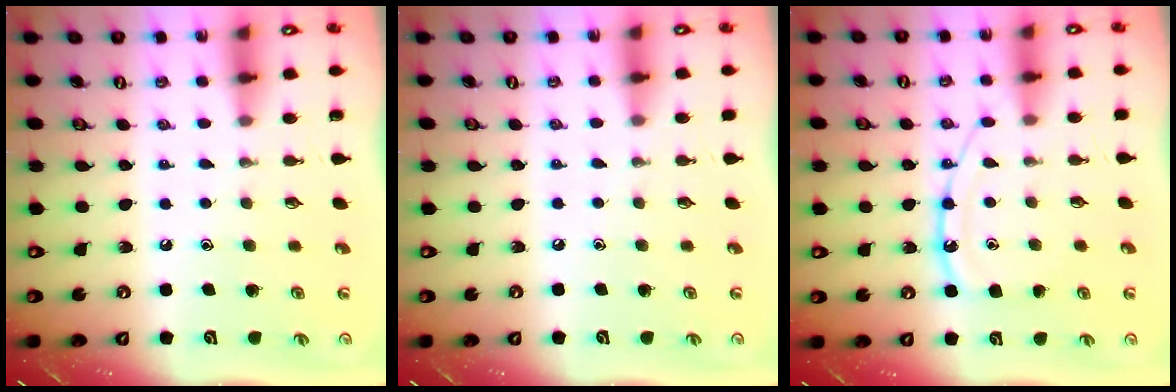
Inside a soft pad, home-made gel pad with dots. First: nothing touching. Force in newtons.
{"total": 0.0}
{"total": 12.6, "press": 12.6, "slide": 0.6}